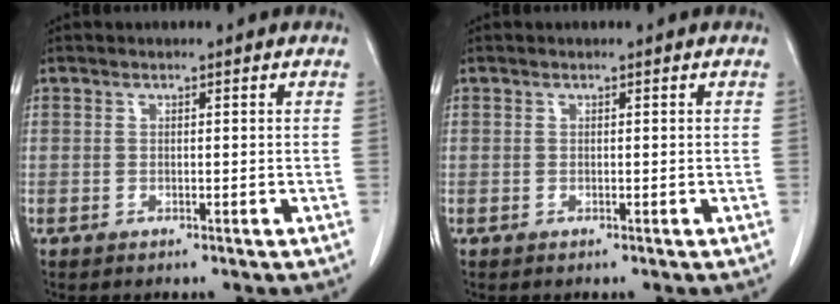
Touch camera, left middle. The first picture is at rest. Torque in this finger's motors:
{"motor_torque": [-0.03, 0.01, 0.01, 0.00]}